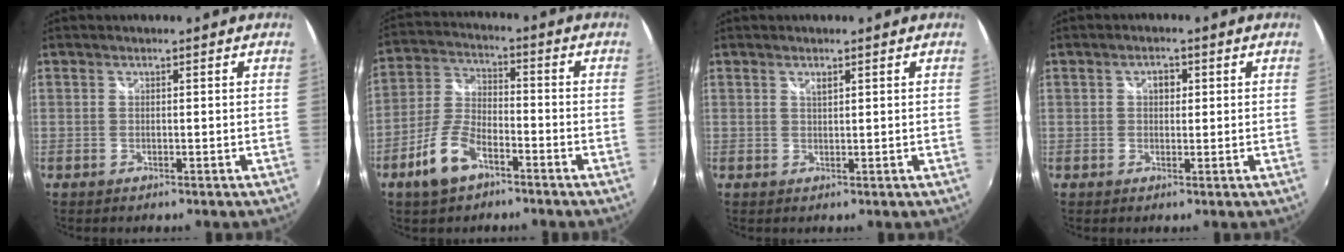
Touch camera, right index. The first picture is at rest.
{"total": 9.8, "force": [-5.8, 4.5, 6.4], "torque": [-0.145, 0.003, -0.111]}
{"total": 1.0, "force": [0.6, 0.3, 0.7], "torque": [-0.012, 0.001, 0.011]}
{"total": 2.3, "force": [0.5, 1.7, 1.4], "torque": [-0.020, 0.007, 0.006]}